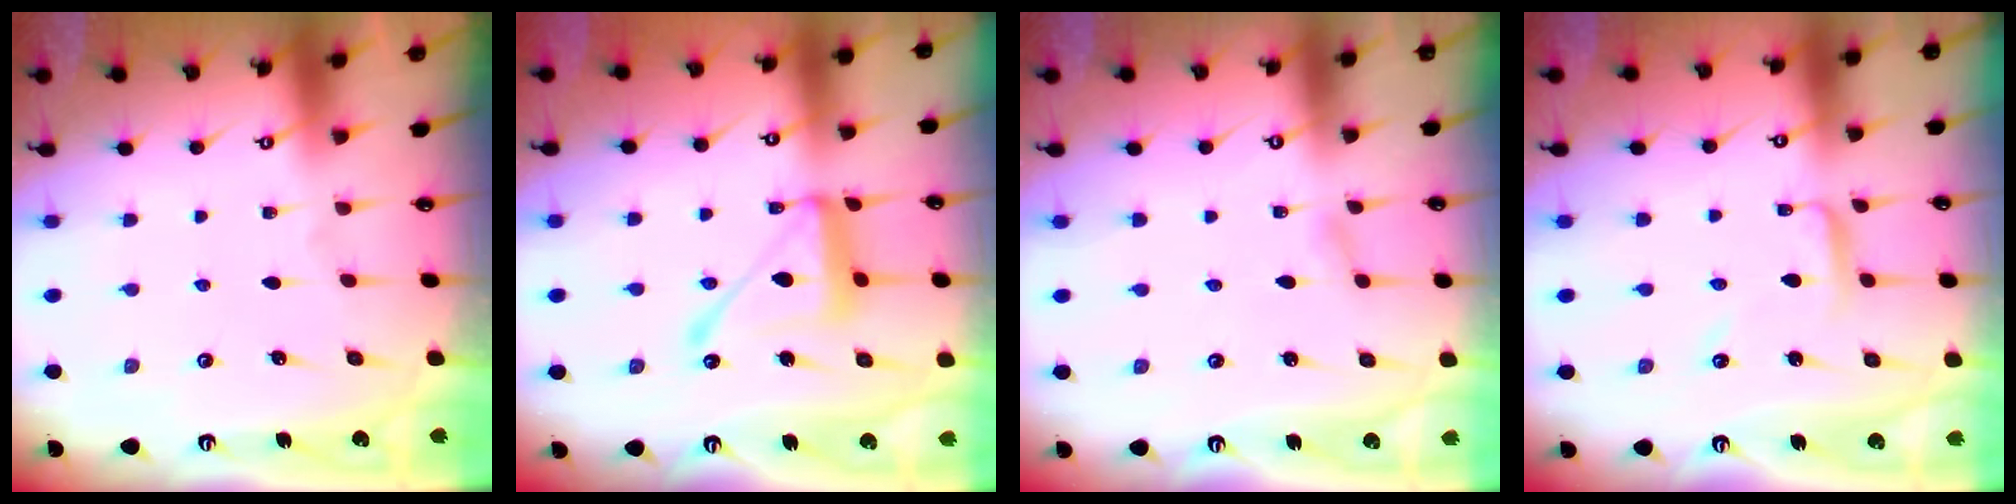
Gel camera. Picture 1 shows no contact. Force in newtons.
{"total": 14.0, "press": 13.9, "slide": 1.3}
{"total": 1.2, "press": 1.2, "slide": 0.1}
{"total": 4.6, "press": 4.5, "slide": 0.3}